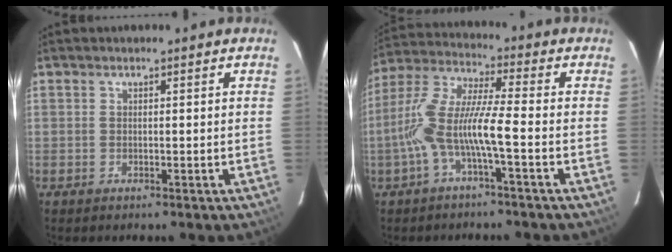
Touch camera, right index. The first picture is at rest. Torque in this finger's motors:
{"motor_torque": [0.82, -0.55, 0.93, 0.21]}